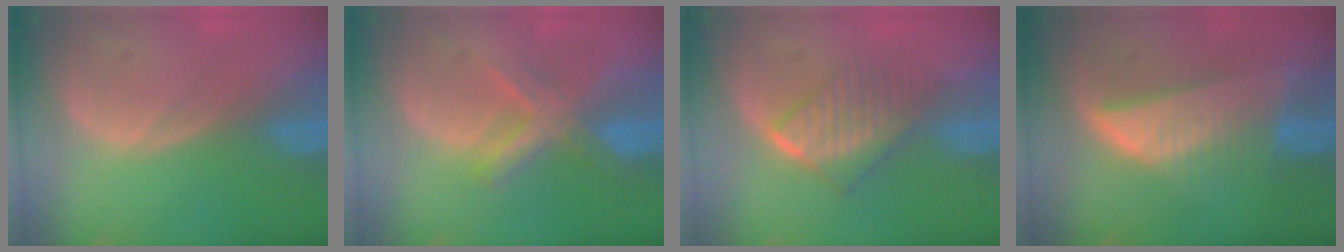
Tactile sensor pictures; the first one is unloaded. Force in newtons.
{"total": 7.1, "press": 6.0, "slide": 3.8}
{"total": 6.6, "press": 5.9, "slide": 3.0}
{"total": 7.9, "press": 7.0, "slide": 3.7}